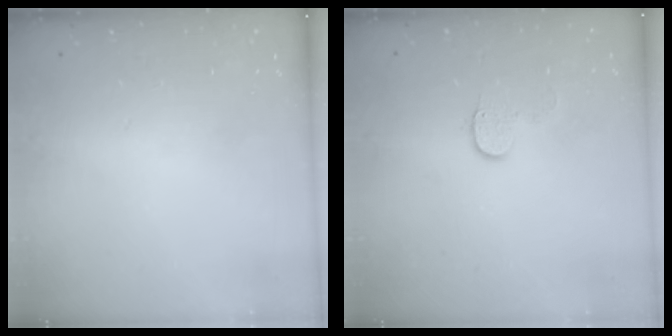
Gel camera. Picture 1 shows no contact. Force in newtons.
{"total": 6.0, "press": 6.0, "slide": 0.6}